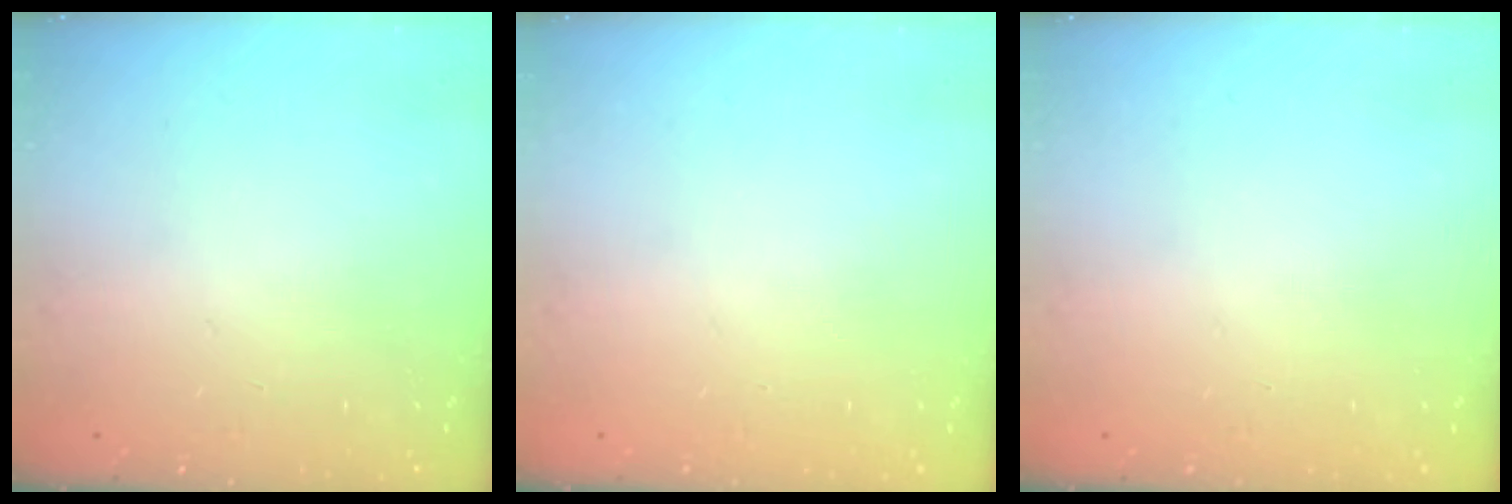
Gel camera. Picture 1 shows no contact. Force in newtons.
{"total": 0.0}
{"total": 0.0}